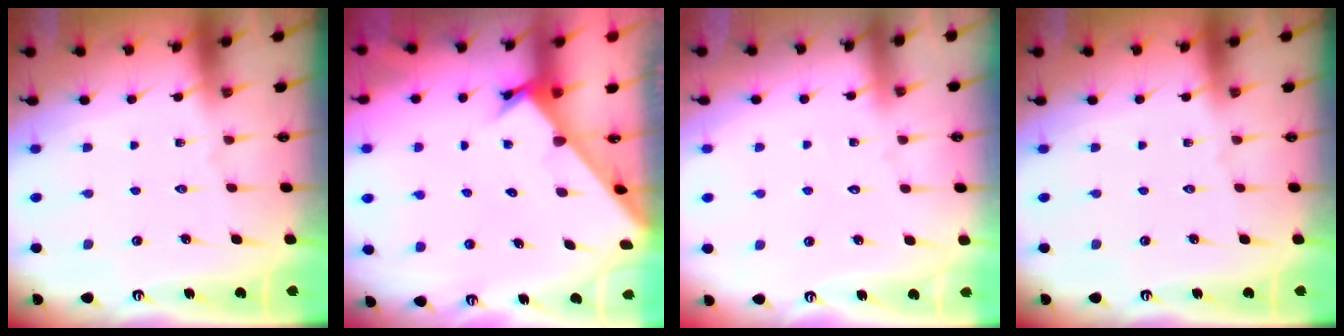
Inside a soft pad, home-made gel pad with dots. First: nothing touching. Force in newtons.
{"total": 2.4, "press": 2.4, "slide": 0.2}
{"total": 2.8, "press": 2.8, "slide": 0.3}
{"total": 0.0}